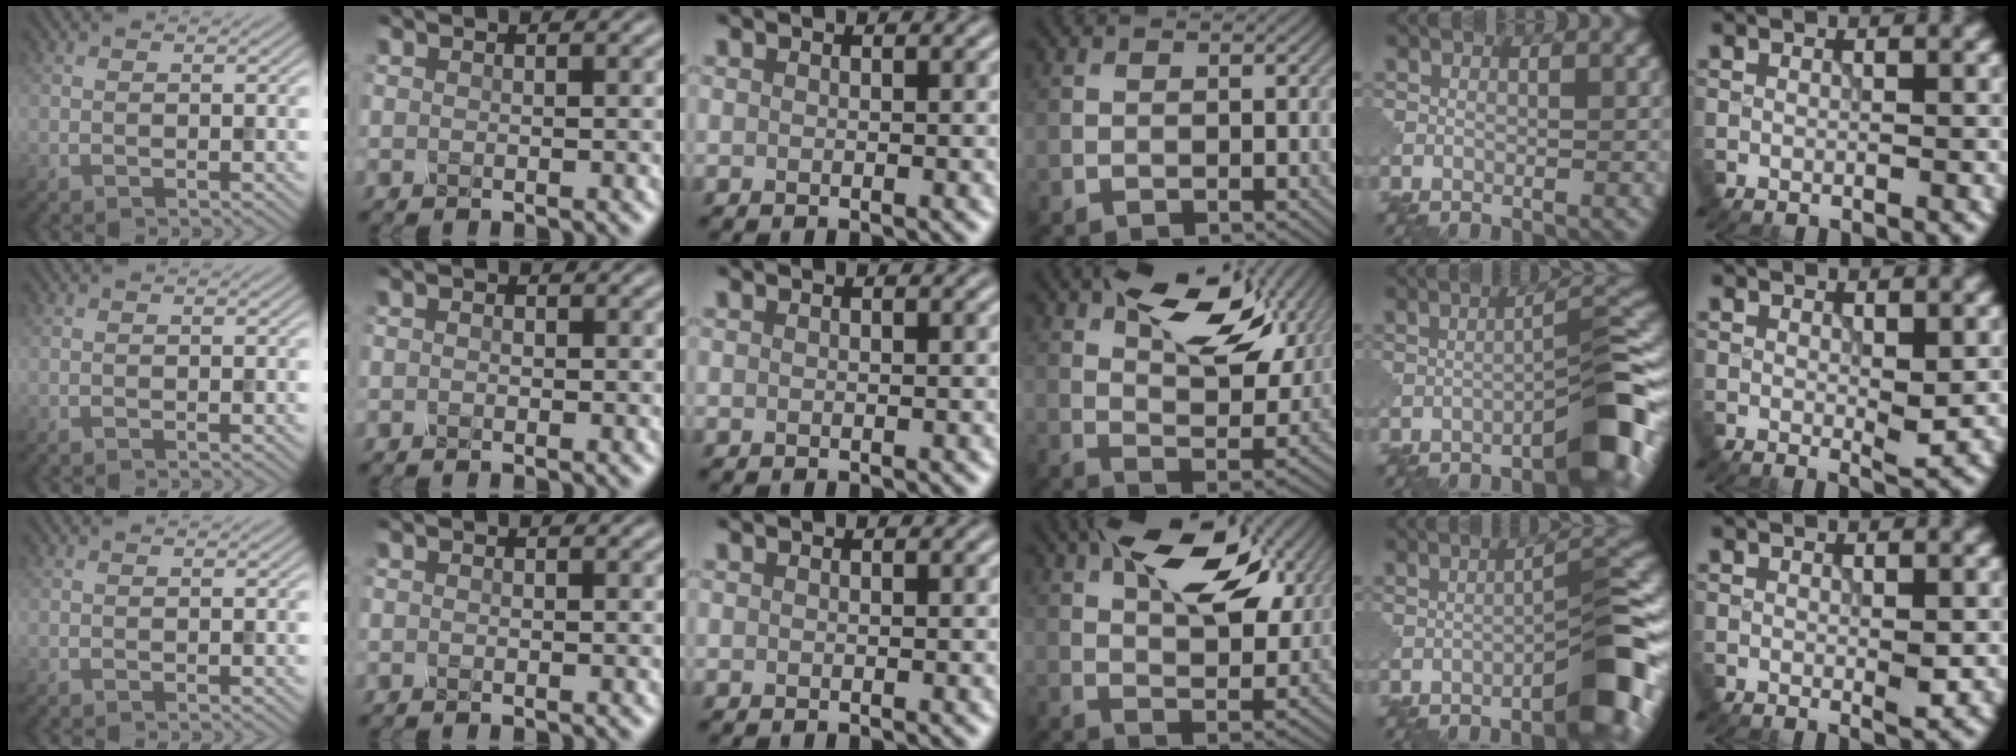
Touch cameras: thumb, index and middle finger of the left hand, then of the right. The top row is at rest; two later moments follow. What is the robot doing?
{"motion": "press", "object": "mechanical pencil"}